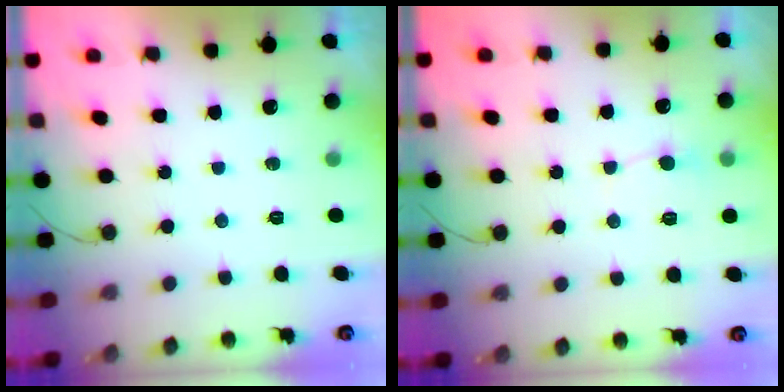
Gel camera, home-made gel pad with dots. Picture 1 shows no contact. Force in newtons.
{"total": 3.5, "press": 3.5, "slide": 0.4}